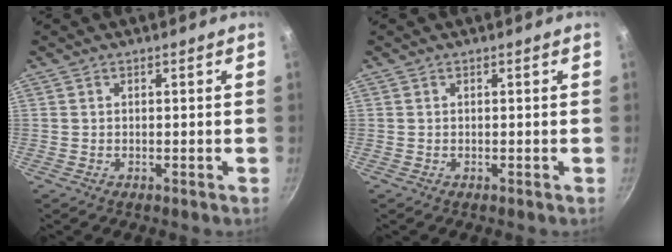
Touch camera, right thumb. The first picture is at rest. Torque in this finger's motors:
{"motor_torque": [-0.03, -0.03, 0.14, -0.10, 0.01]}